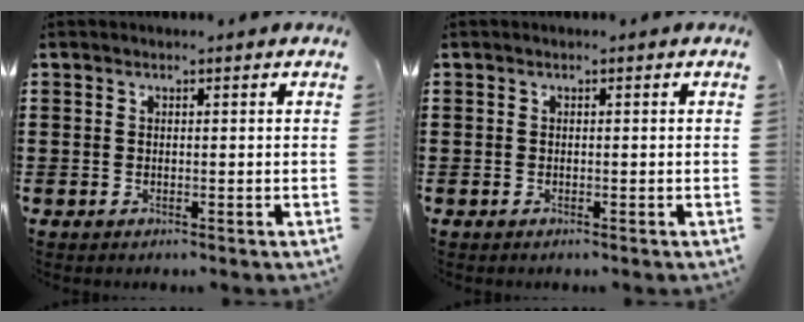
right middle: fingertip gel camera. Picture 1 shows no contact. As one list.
[{"total": 0.0}]